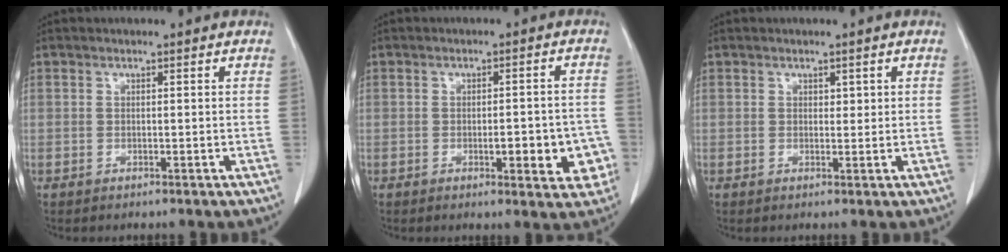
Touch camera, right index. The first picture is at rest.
{"total": 7.1, "force": [-2.2, 2.1, 6.4], "torque": [-0.074, 0.007, -0.024]}
{"total": 1.0, "force": [0.5, 0.7, 0.6], "torque": [-0.002, -0.002, 0.007]}